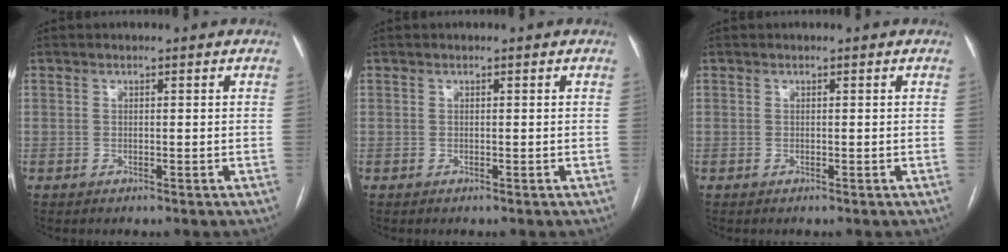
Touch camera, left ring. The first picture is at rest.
{"total": 0.0}
{"total": 0.0}